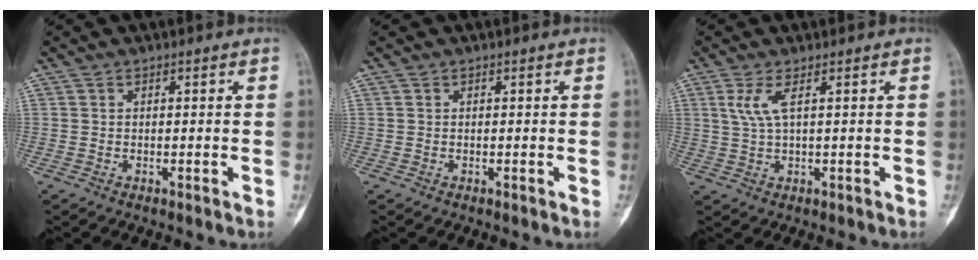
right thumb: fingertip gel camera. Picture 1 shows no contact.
{"total": 0.0}
{"total": 3.7, "force": [1.4, 0.7, 3.4], "torque": [-0.090, 0.000, 0.037]}